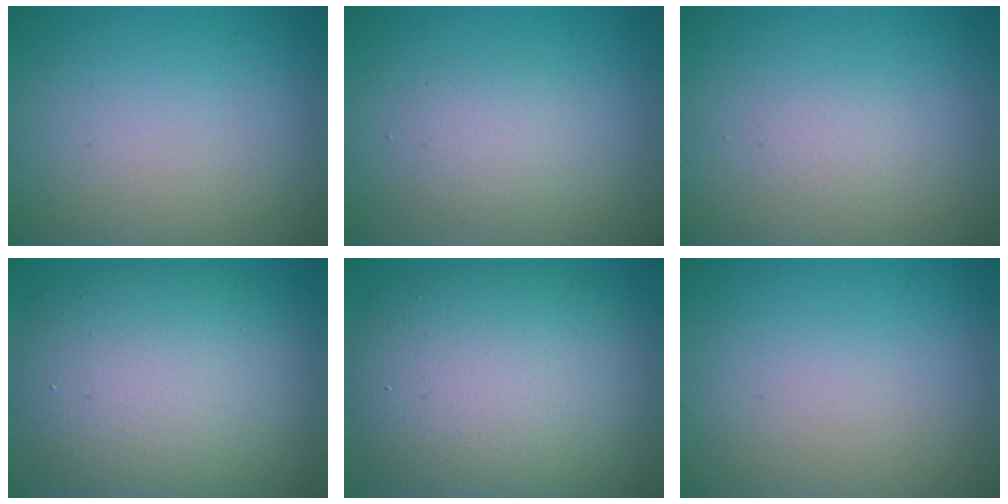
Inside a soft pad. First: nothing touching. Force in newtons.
{"total": 1.9, "press": 1.9, "slide": 0.1}
{"total": 0.7, "press": 0.7, "slide": 0.0}
{"total": 11.5, "press": 11.4, "slide": 0.8}
{"total": 12.0, "press": 12.0, "slide": 0.6}
{"total": 0.0}